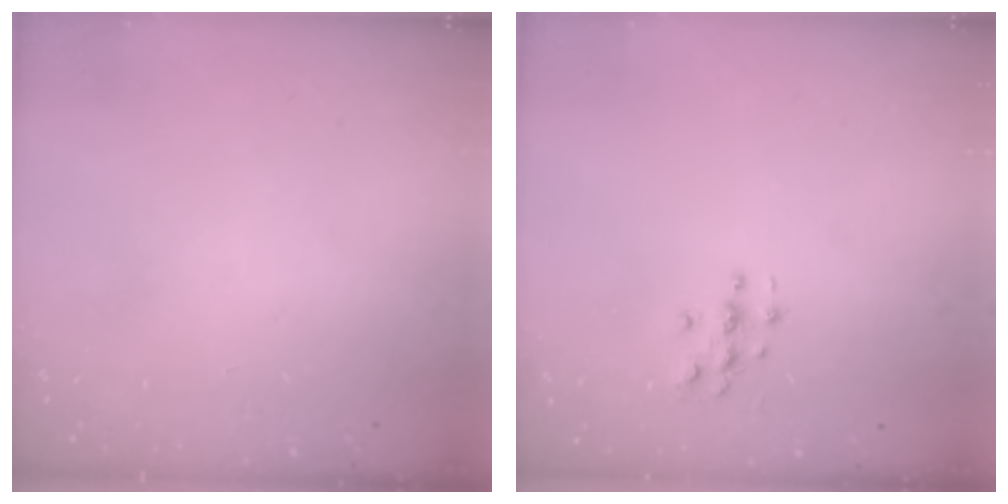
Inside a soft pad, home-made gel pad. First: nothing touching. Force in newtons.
{"total": 2.8, "press": 2.8, "slide": 0.3}